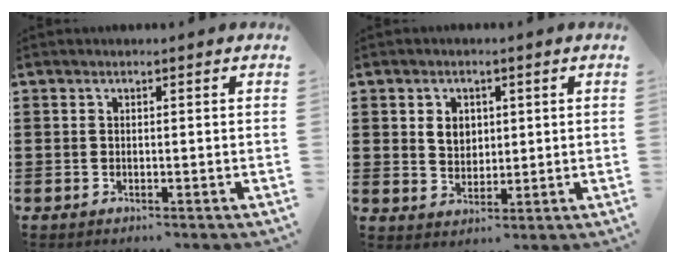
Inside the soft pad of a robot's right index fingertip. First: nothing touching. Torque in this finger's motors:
{"motor_torque": [0.03, 0.01, 0.09, 0.02]}